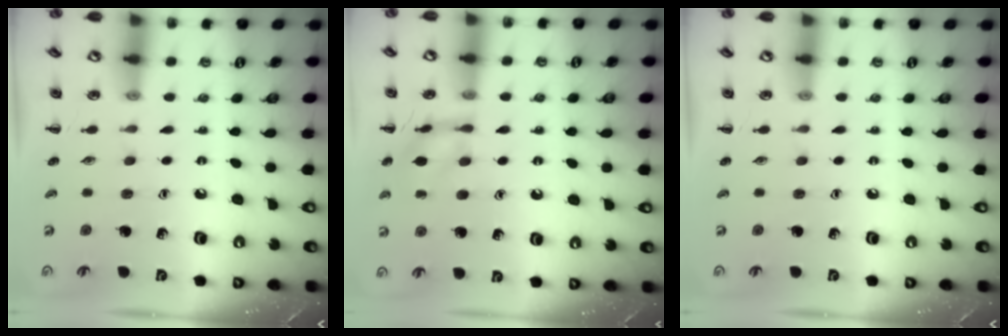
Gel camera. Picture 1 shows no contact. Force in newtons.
{"total": 10.8, "press": 10.8, "slide": 0.4}
{"total": 0.0}